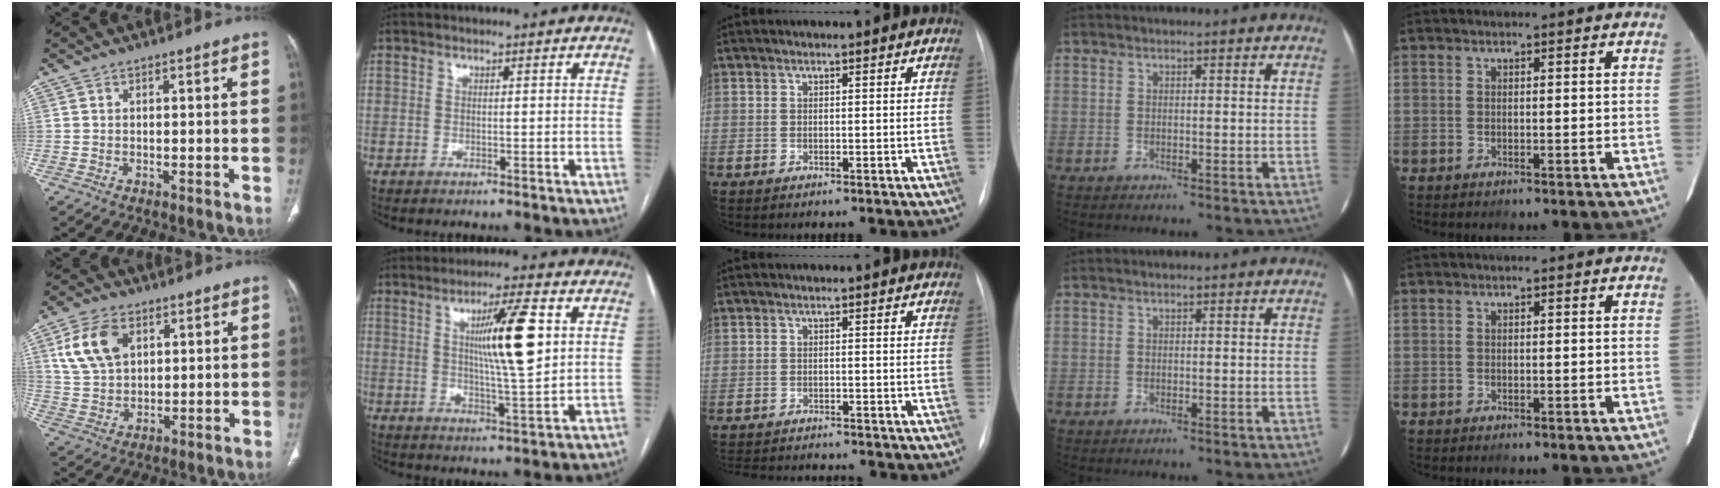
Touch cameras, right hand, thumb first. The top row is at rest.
{"thumb": {"total": 10.5, "force": [4.1, 6.8, 6.9], "torque": [-0.120, -0.007, 0.085]}, "index": {"total": 11.1, "force": [2.8, 0.6, 10.7], "torque": [-0.175, -0.003, 0.046]}, "middle": {"total": 7.5, "force": [-7.2, 1.1, 2.0], "torque": [-0.024, -0.001, -0.100]}}